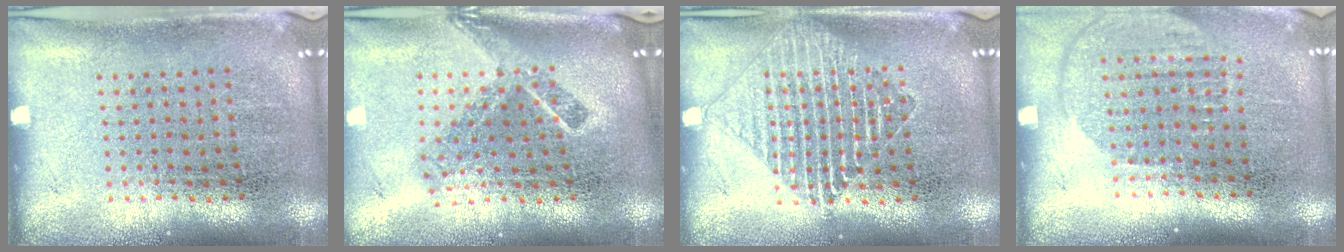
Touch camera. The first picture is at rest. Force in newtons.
{"total": 2.2, "press": 1.5, "slide": 1.6}
{"total": 1.4, "press": 1.4, "slide": 0.3}
{"total": 1.8, "press": 1.5, "slide": 0.9}